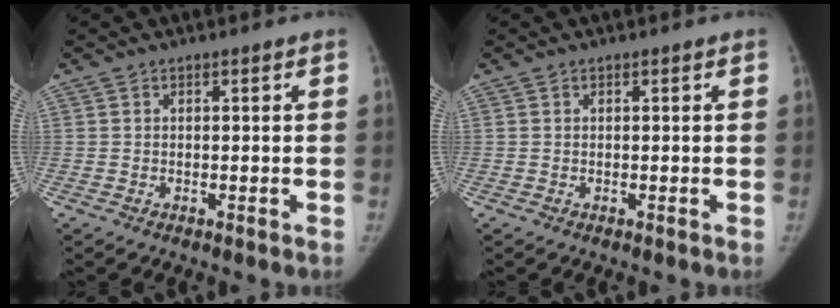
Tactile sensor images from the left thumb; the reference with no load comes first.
{"total": 0.0}